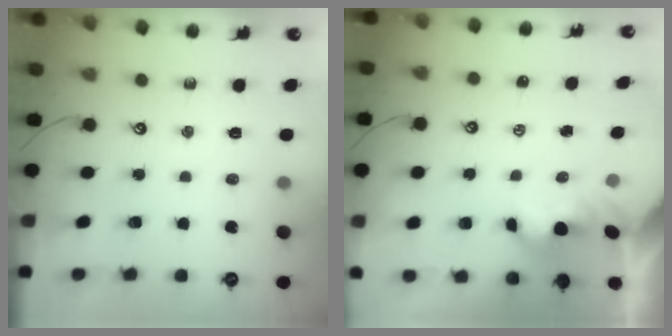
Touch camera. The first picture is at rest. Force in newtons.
{"total": 1.8, "press": 1.8, "slide": 0.2}